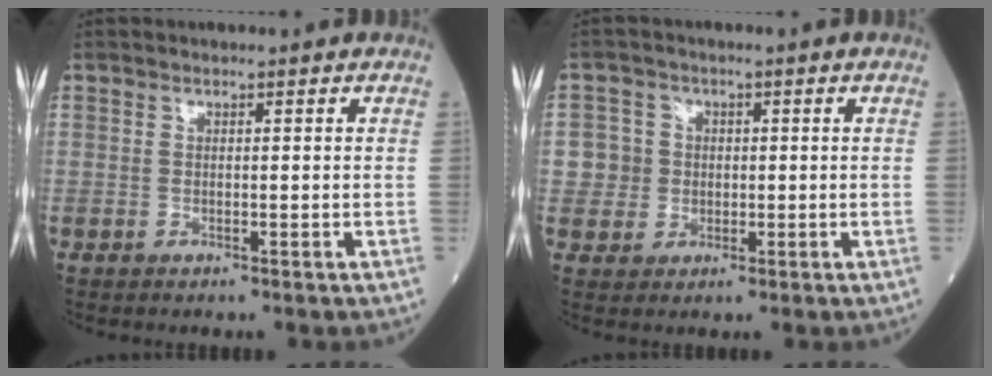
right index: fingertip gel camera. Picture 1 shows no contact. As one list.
[{"total": 4.2, "force": [0.1, 4.2, 0.4], "torque": [0.004, 0.011, 0.001]}]